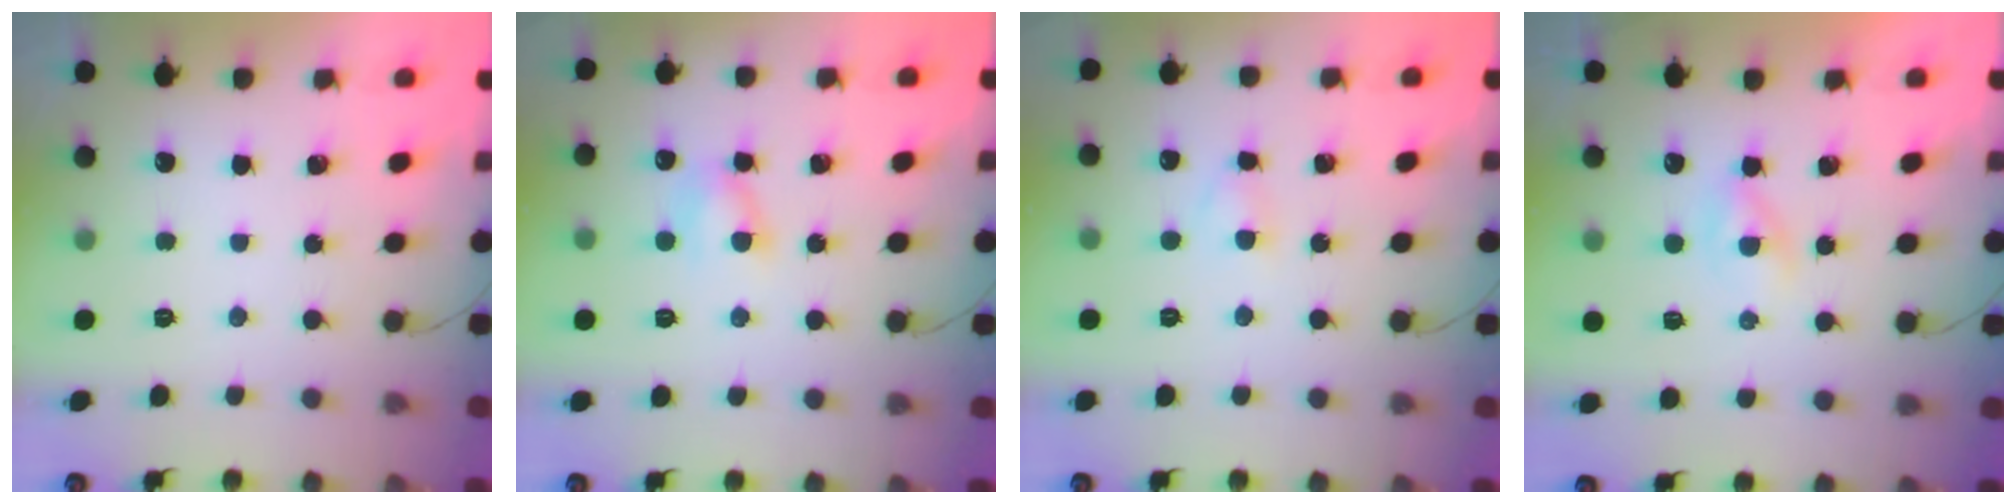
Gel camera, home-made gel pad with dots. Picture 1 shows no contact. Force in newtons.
{"total": 5.1, "press": 5.1, "slide": 0.7}
{"total": 2.4, "press": 2.2, "slide": 1.1}
{"total": 1.9, "press": 1.6, "slide": 0.9}